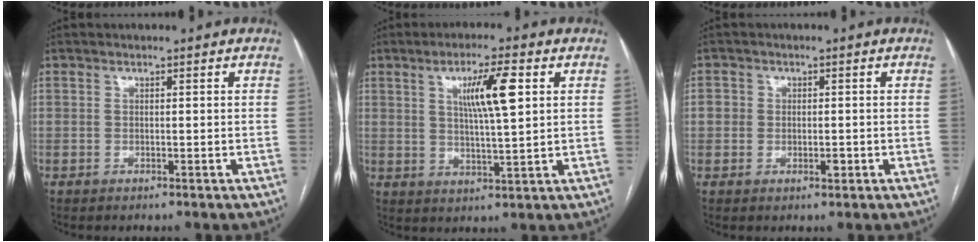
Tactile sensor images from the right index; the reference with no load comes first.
{"total": 8.0, "force": [2.7, 0.8, 7.5], "torque": [-0.131, 0.004, 0.047]}
{"total": 2.8, "force": [-0.5, 2.4, 1.5], "torque": [-0.014, 0.006, -0.007]}